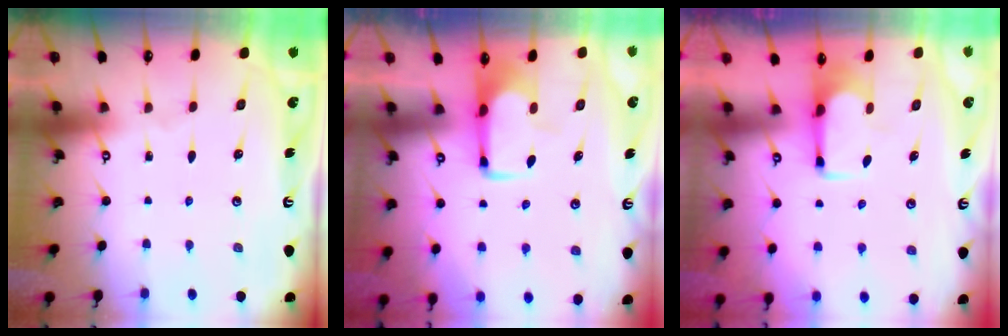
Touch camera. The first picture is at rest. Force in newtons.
{"total": 1.8, "press": 1.7, "slide": 0.5}
{"total": 1.9, "press": 1.8, "slide": 0.7}